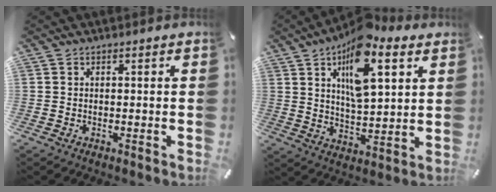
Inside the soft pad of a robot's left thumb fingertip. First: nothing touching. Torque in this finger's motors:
{"motor_torque": [3.34, 1.67, 1.87, -0.90, 0.69]}